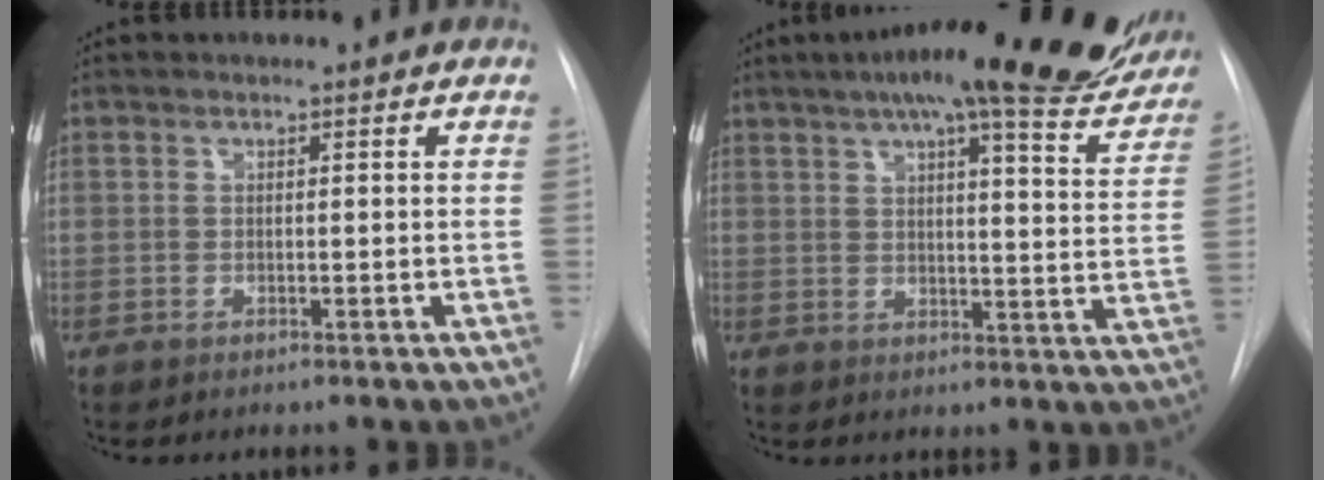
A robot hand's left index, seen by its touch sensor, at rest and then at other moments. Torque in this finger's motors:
{"motor_torque": [1.00, -1.14, 0.56, 0.10]}